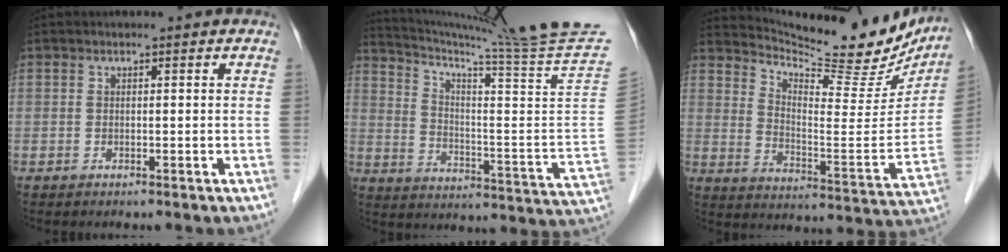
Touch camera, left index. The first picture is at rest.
{"total": 25.9, "force": [22.2, -4.9, 12.4], "torque": [-0.205, -0.113, 0.310]}
{"total": 21.2, "force": [19.5, 4.1, 7.1], "torque": [-0.108, -0.056, 0.262]}